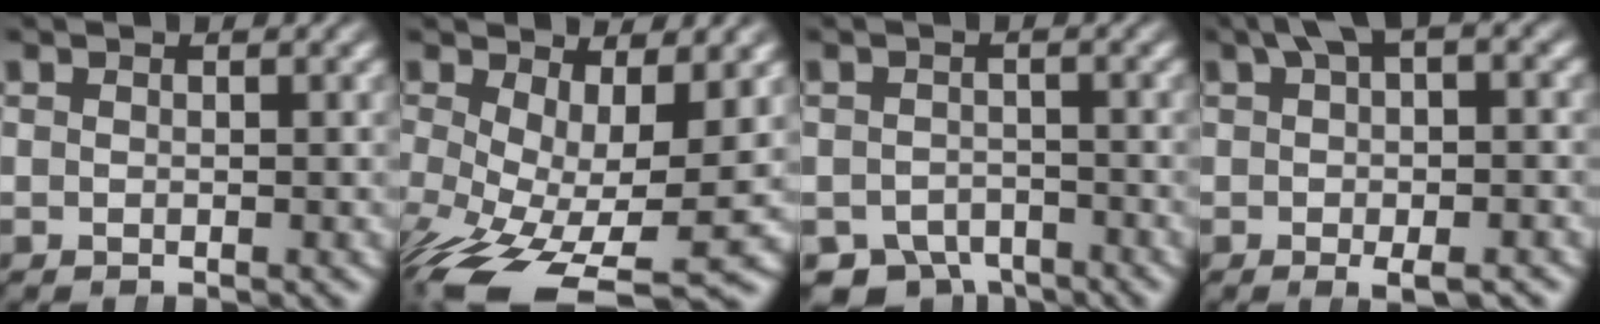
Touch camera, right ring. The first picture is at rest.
{"total": 9.0, "force": [-4.4, 4.4, 6.6], "torque": [-0.131, -0.070, -0.031]}
{"total": 6.3, "force": [-5.2, 3.3, 1.5], "torque": [-0.014, -0.026, -0.081]}
{"total": 3.9, "force": [0.3, 0.8, 3.8], "torque": [-0.058, 0.007, 0.005]}